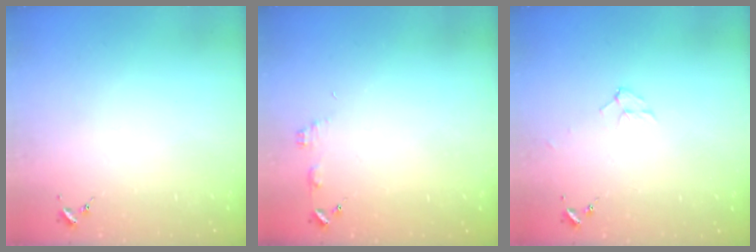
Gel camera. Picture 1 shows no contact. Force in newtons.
{"total": 4.0, "press": 4.0, "slide": 0.4}
{"total": 7.0, "press": 7.0, "slide": 1.0}